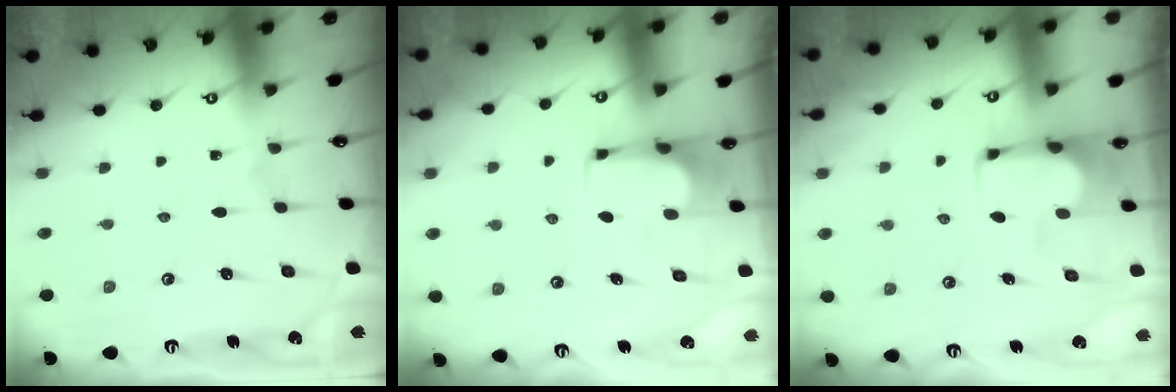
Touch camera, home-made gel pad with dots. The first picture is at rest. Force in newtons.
{"total": 0.0}
{"total": 3.7, "press": 3.7, "slide": 0.3}